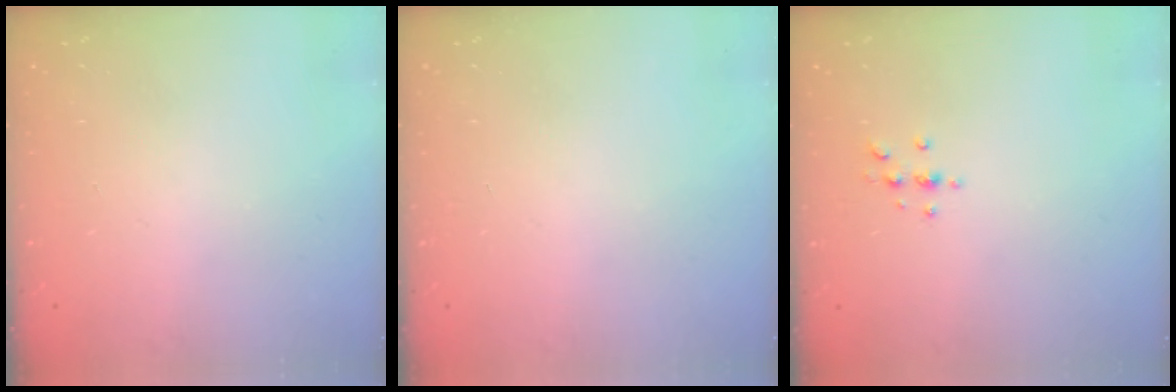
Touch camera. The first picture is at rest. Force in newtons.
{"total": 0.0}
{"total": 2.9, "press": 2.9, "slide": 0.4}